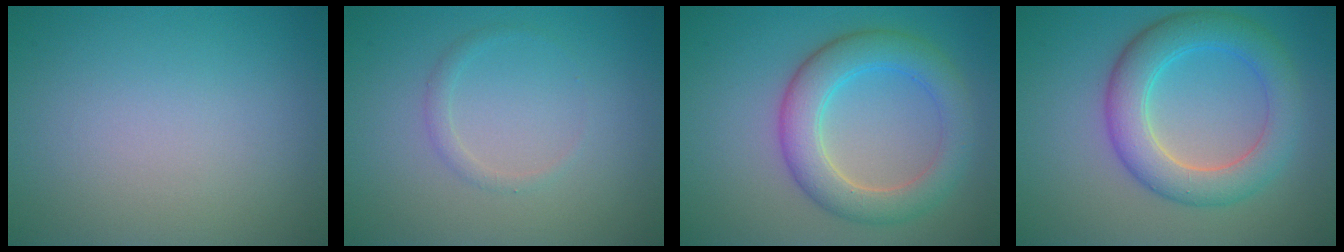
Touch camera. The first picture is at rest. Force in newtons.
{"total": 1.0, "press": 1.0, "slide": 0.0}
{"total": 5.5, "press": 5.5, "slide": 0.1}
{"total": 5.9, "press": 5.9, "slide": 0.1}